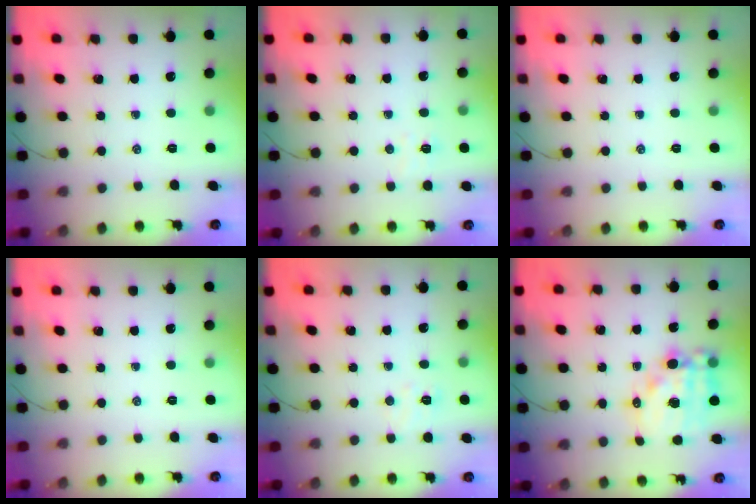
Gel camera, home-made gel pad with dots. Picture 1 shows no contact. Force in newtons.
{"total": 3.3, "press": 3.1, "slide": 0.9}
{"total": 0.0}
{"total": 0.0}
{"total": 4.0, "press": 3.9, "slide": 1.1}
{"total": 15.2, "press": 14.8, "slide": 3.5}